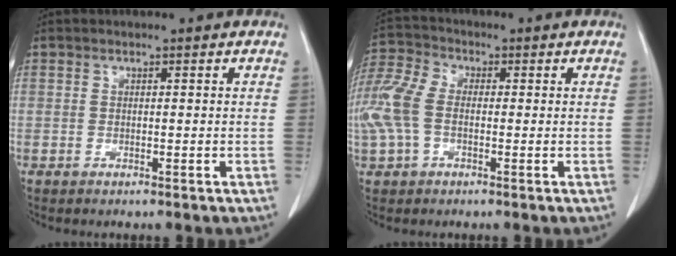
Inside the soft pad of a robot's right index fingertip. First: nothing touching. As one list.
[{"total": 8.3, "force": [-1.0, 5.0, 6.6], "torque": [-0.183, 0.020, -0.024]}]